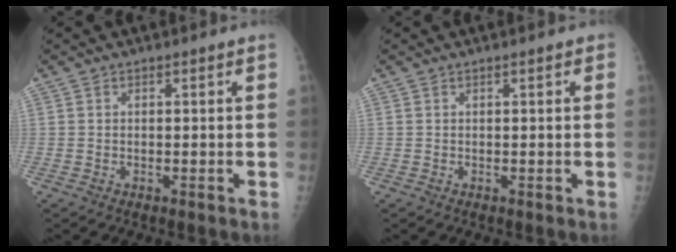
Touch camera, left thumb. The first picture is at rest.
{"total": 0.9, "force": [0.5, 0.3, 0.7], "torque": [-0.008, 0.001, 0.003]}